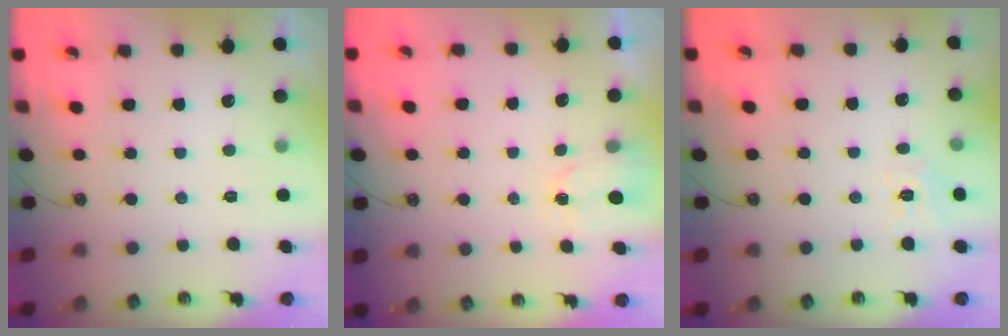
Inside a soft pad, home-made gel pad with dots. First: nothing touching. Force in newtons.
{"total": 1.7, "press": 1.6, "slide": 0.2}
{"total": 7.7, "press": 7.6, "slide": 0.8}